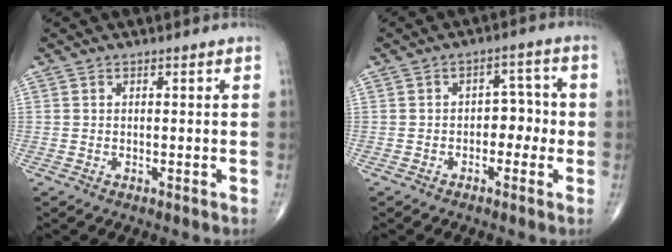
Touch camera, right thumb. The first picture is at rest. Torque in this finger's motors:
{"motor_torque": [-0.03, 0.12, -0.06, -0.02, 0.08]}